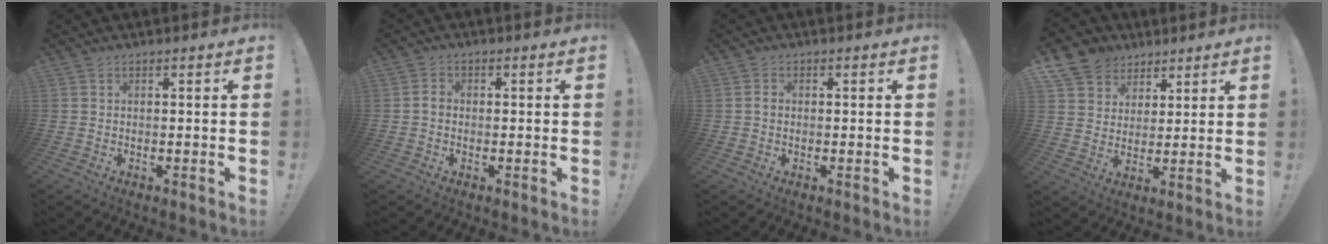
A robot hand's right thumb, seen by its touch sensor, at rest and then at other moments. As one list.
[{"total": 1.9, "force": [-0.3, 1.7, 0.9], "torque": [-0.009, 0.004, -0.007]}, {"total": 1.0, "force": [0.0, 1.0, 0.4], "torque": [0.000, 0.002, -0.002]}, {"total": 9.1, "force": [5.5, 7.2, 1.3], "torque": [-0.023, -0.038, 0.111]}]